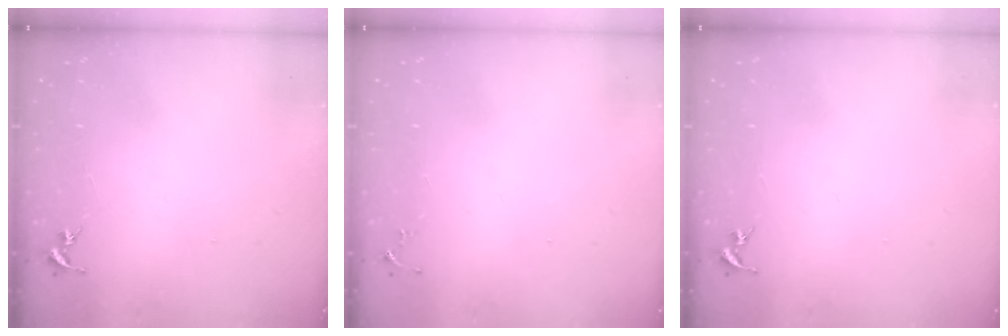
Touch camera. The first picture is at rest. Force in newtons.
{"total": 3.3, "press": 3.3, "slide": 0.5}
{"total": 0.0}